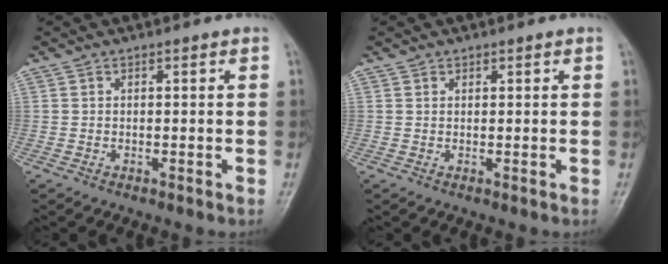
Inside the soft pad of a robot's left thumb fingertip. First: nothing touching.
{"total": 0.6, "force": [0.4, 0.4, 0.0], "torque": [0.004, -0.002, 0.005]}